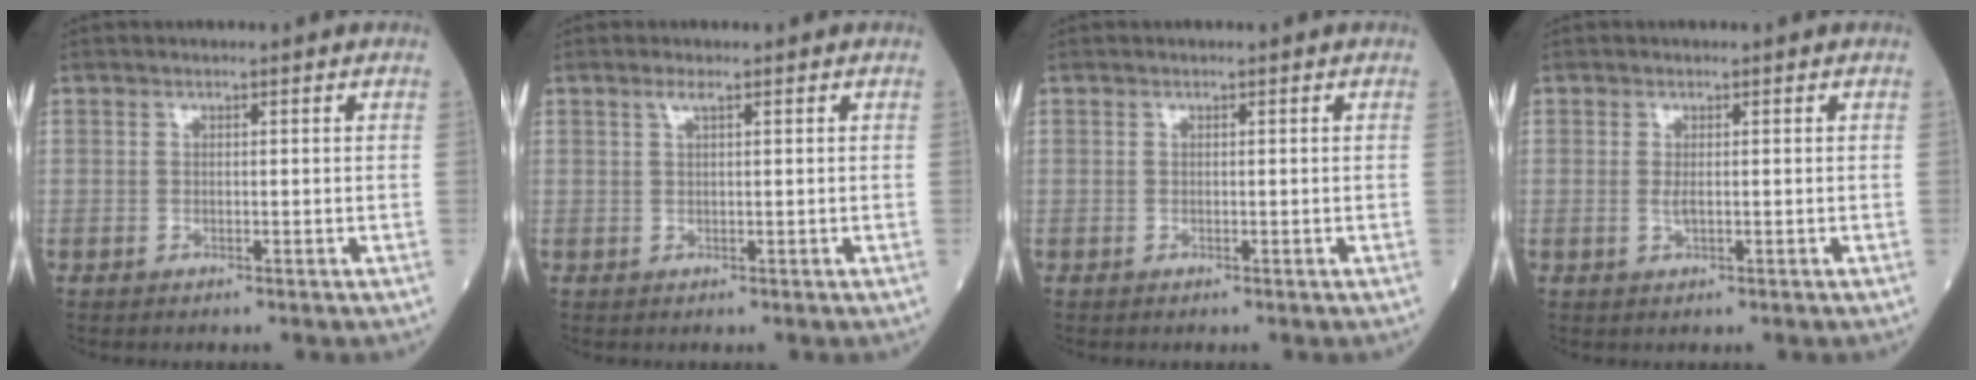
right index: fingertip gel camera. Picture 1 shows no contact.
{"total": 1.2, "force": [0.7, 0.0, 1.0], "torque": [-0.023, 0.005, 0.014]}
{"total": 0.0}
{"total": 1.1, "force": [0.0, 0.3, 1.1], "torque": [-0.026, -0.004, 0.002]}